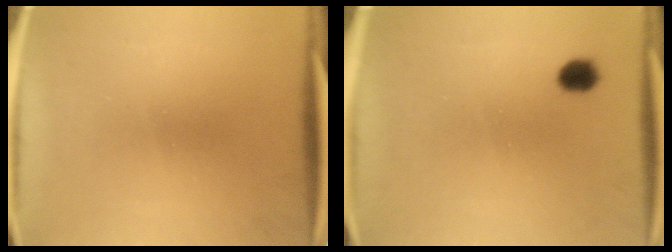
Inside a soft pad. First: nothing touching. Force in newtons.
{"total": 2.7}